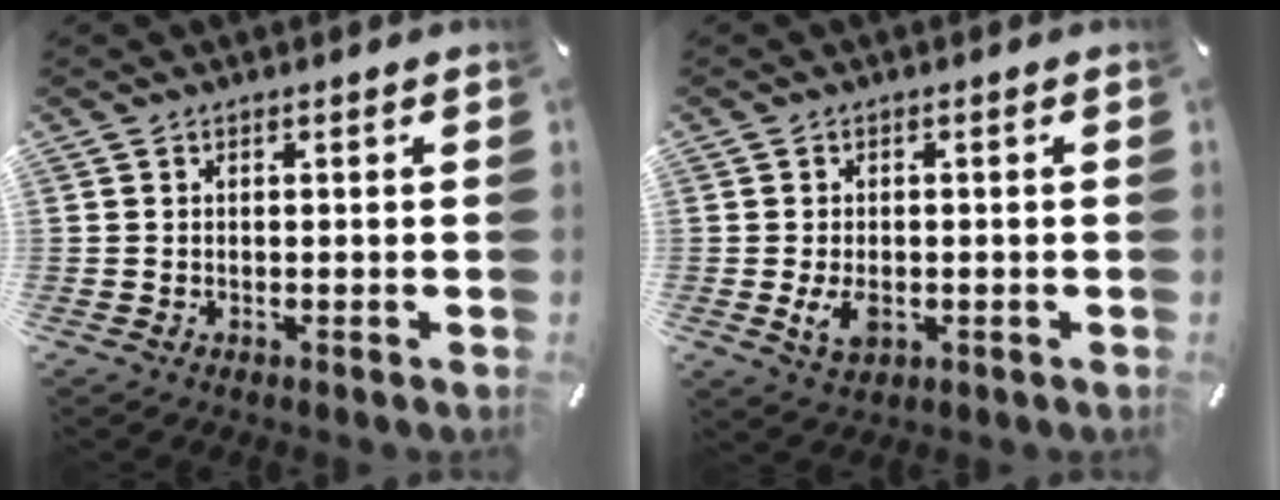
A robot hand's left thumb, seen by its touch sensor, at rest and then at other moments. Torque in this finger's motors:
{"motor_torque": [0.01, 0.09, 0.06, 0.02, 0.03]}